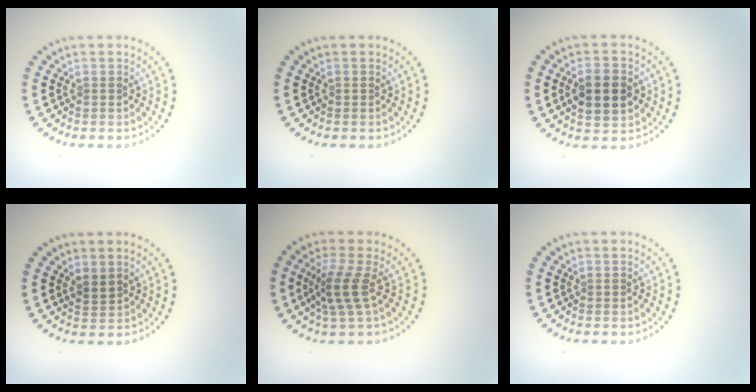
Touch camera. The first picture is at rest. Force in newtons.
{"total": 0.0}
{"total": 4.3, "press": 4.3, "slide": 0.3}
{"total": 1.4, "press": 1.1, "slide": 0.8}
{"total": 2.8, "press": 2.3, "slide": 1.6}
{"total": 0.0}